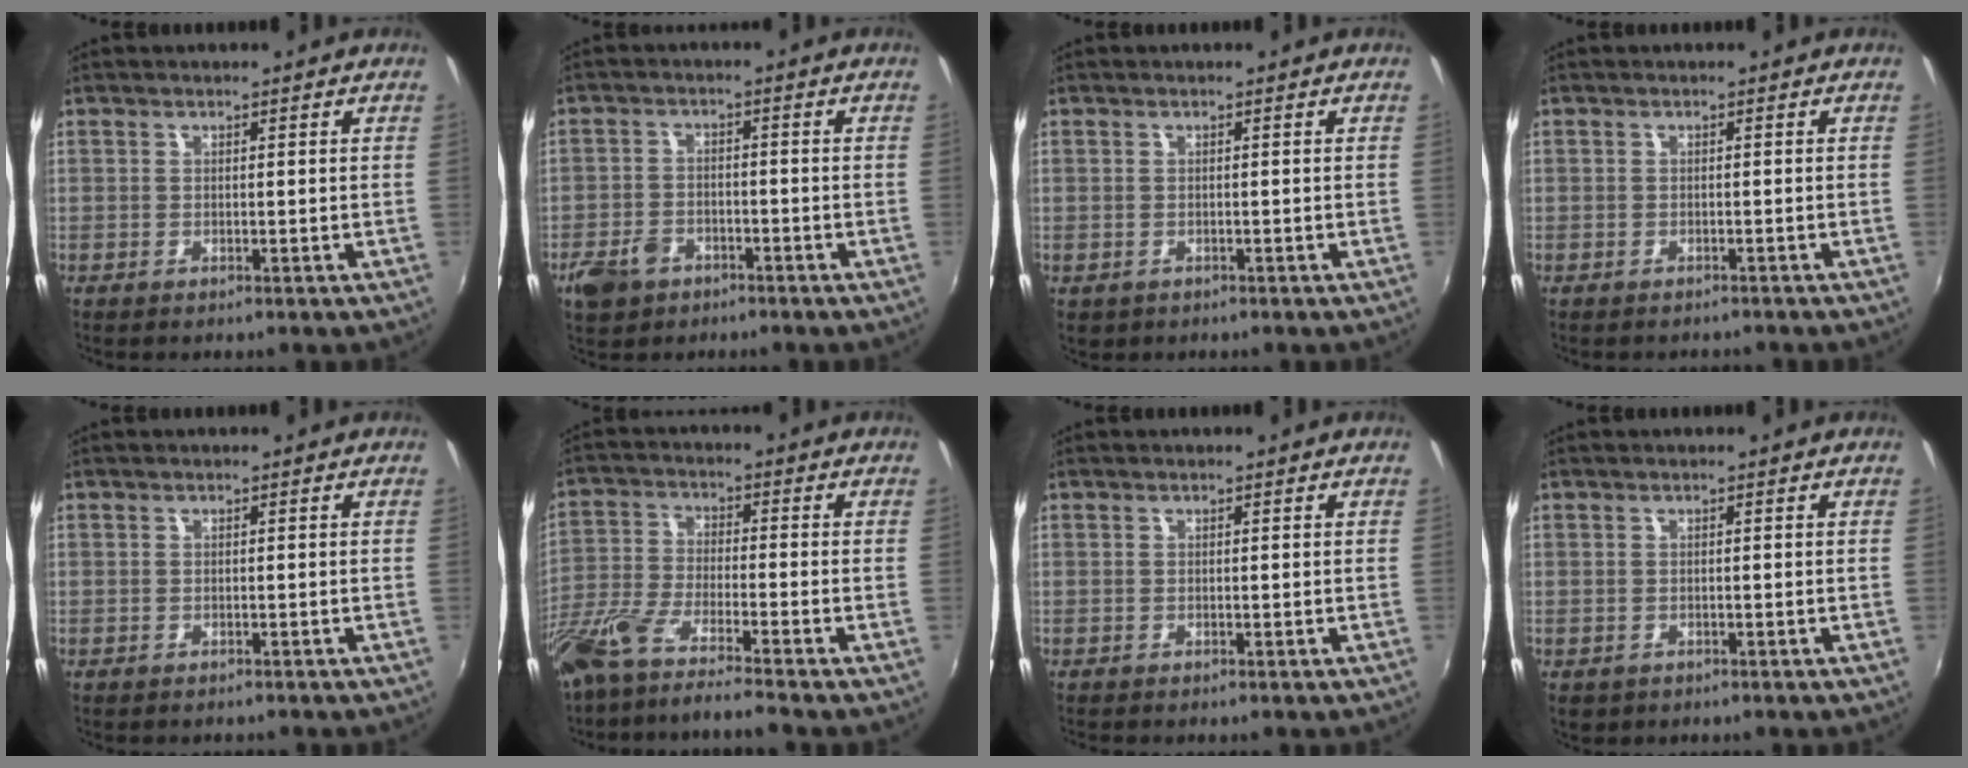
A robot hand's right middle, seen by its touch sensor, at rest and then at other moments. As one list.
[{"total": 6.8, "force": [-4.1, 4.6, 2.9], "torque": [-0.084, 0.003, -0.067]}, {"total": 1.6, "force": [-0.5, 1.3, 0.6], "torque": [-0.014, -0.003, -0.005]}, {"total": 1.6, "force": [-1.4, 0.7, 0.2], "torque": [-0.010, -0.003, -0.020]}, {"total": 0.9, "force": [-0.7, 0.4, 0.0], "torque": [-0.005, 0.000, -0.011]}, {"total": 12.1, "force": [-10.1, 0.0, 6.7], "torque": [-0.145, -0.031, -0.190]}, {"total": 0.0}, {"total": 1.7, "force": [-0.6, 1.5, 0.7], "torque": [-0.016, -0.004, -0.007]}]